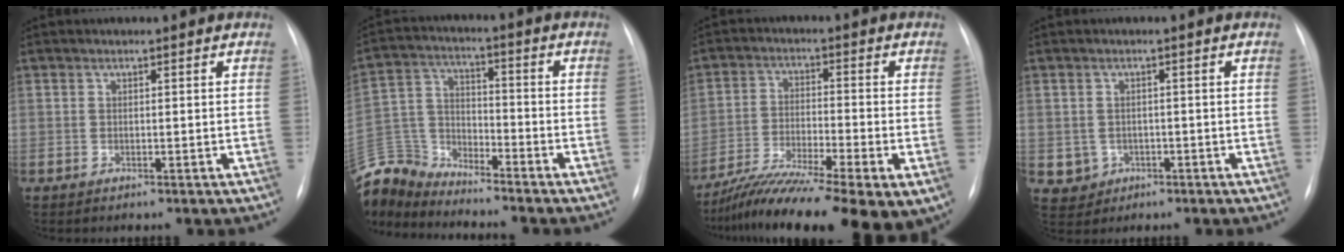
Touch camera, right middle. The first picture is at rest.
{"total": 12.2, "force": [-12.0, 1.5, 1.2], "torque": [-0.040, 0.027, -0.239]}
{"total": 17.1, "force": [-11.6, 2.8, 12.2], "torque": [-0.194, -0.022, -0.192]}
{"total": 3.7, "force": [-0.9, 3.5, 0.5], "torque": [-0.006, 0.005, -0.005]}